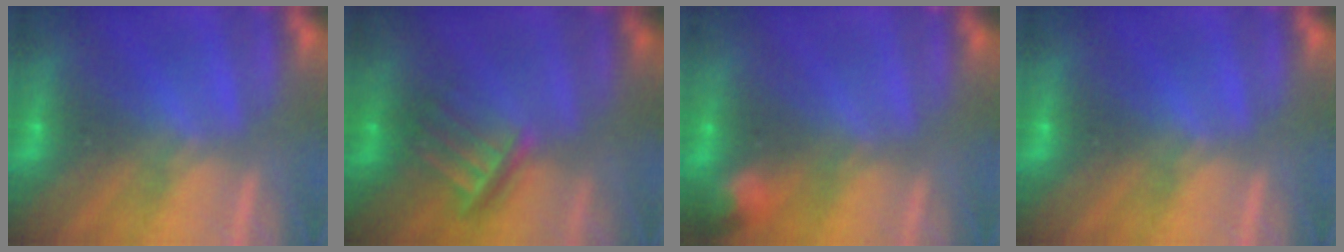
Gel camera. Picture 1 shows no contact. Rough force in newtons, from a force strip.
{"total": 3.4}
{"total": 2.8}
{"total": 0.0}